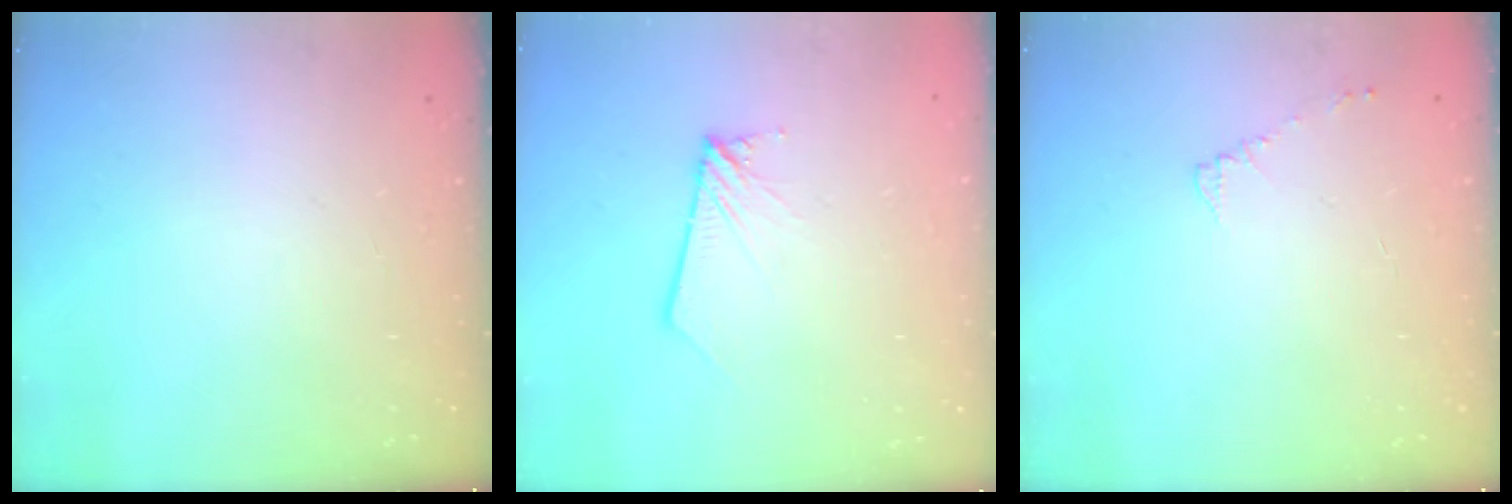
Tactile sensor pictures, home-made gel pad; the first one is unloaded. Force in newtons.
{"total": 2.7, "press": 2.7, "slide": 0.2}
{"total": 4.3, "press": 4.3, "slide": 0.6}